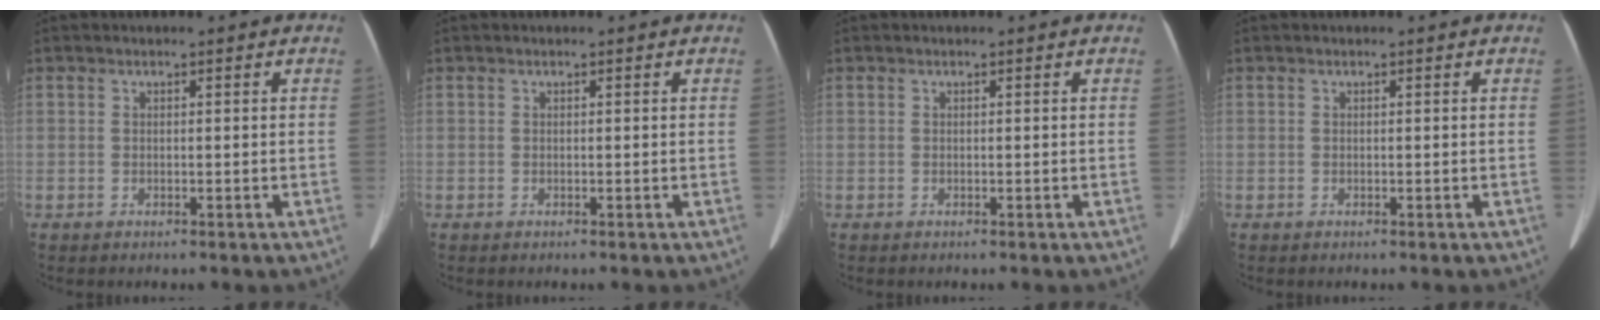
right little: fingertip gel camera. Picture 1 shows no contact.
{"total": 0.0}
{"total": 0.0}
{"total": 0.0}